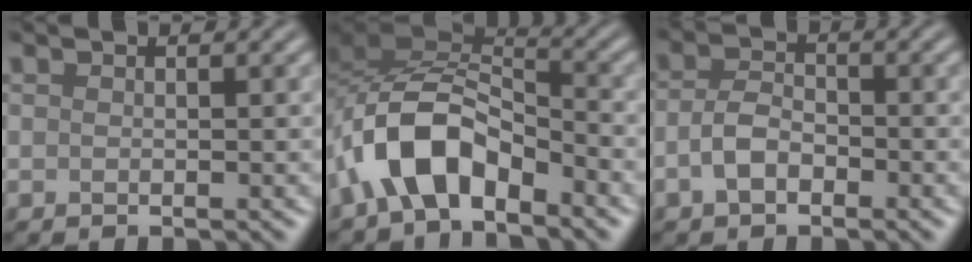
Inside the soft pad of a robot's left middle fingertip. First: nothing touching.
{"total": 7.2, "force": [-4.2, 3.7, 4.6], "torque": [-0.074, 0.011, -0.085]}
{"total": 2.8, "force": [-1.2, 1.7, 1.9], "torque": [-0.036, 0.009, -0.030]}